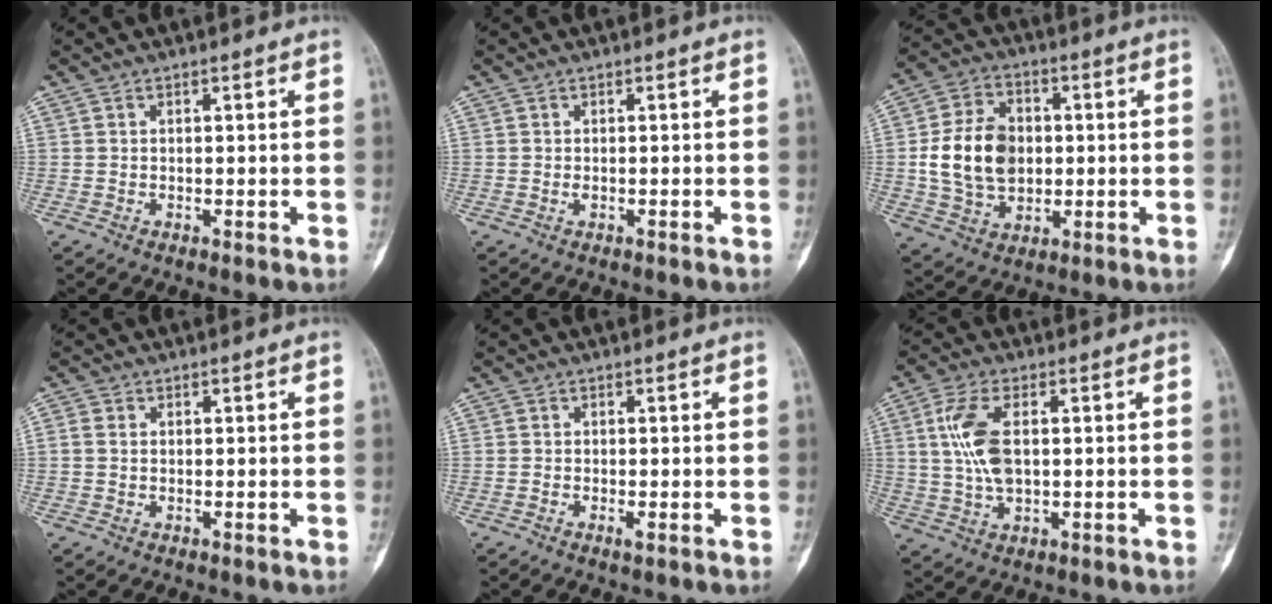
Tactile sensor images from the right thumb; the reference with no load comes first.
{"total": 0.6, "force": [-0.2, 0.2, 0.5], "torque": [-0.009, 0.002, -0.004]}
{"total": 13.9, "force": [0.2, 10.3, 9.4], "torque": [-0.144, 0.012, 0.008]}
{"total": 1.5, "force": [-0.1, 1.2, 0.9], "torque": [-0.014, 0.003, -0.004]}
{"total": 1.1, "force": [-0.5, 0.2, 0.9], "torque": [-0.015, 0.000, -0.012]}
{"total": 8.9, "force": [1.0, 4.5, 7.6], "torque": [-0.163, 0.005, 0.023]}